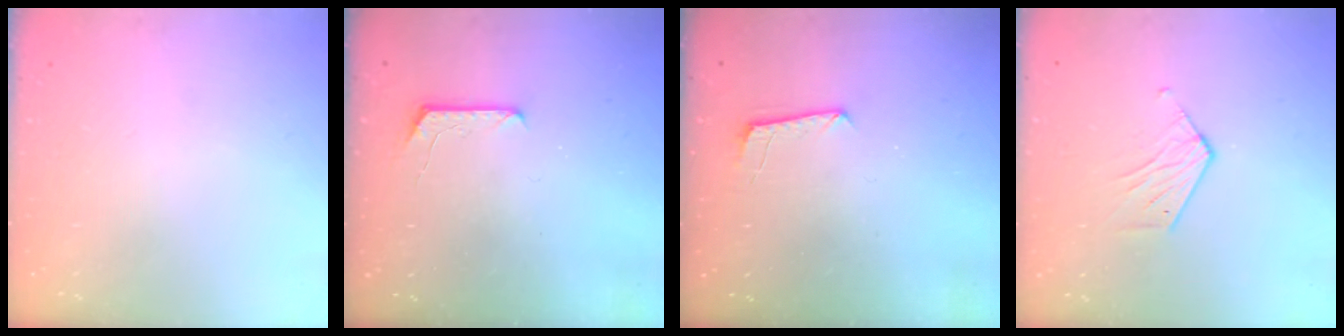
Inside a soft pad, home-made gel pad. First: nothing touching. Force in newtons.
{"total": 6.1, "press": 6.1, "slide": 0.6}
{"total": 7.5, "press": 7.5, "slide": 0.7}
{"total": 5.3, "press": 5.3, "slide": 0.3}